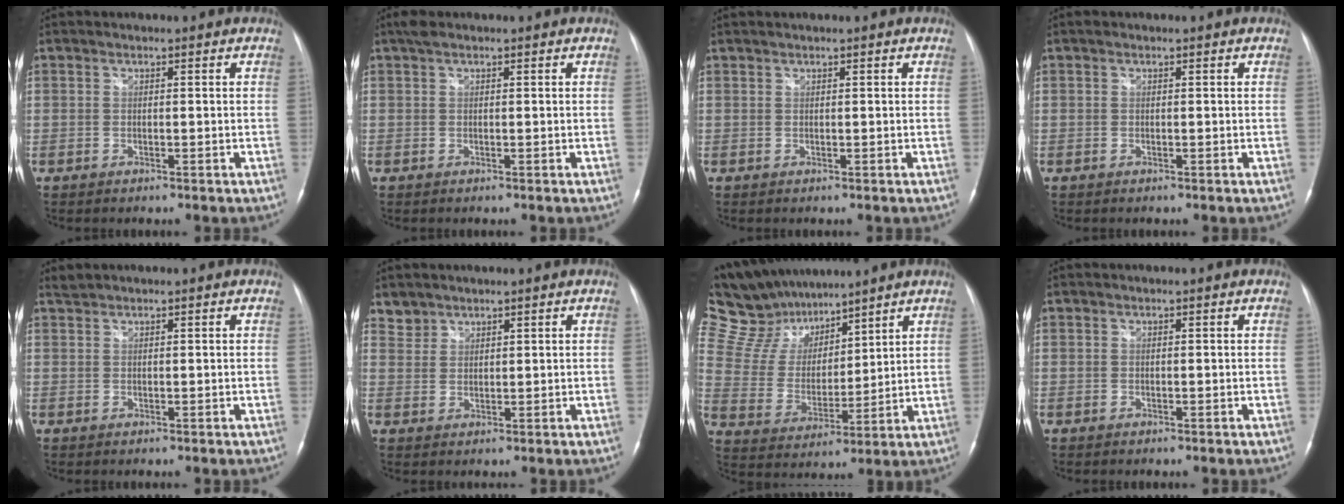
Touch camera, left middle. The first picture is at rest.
{"total": 1.6, "force": [1.2, 0.5, 1.0], "torque": [-0.024, 0.021, 0.022]}
{"total": 0.7, "force": [0.7, -0.1, 0.3], "torque": [-0.006, 0.009, 0.018]}
{"total": 0.0}
{"total": 0.9, "force": [0.9, -0.1, -0.1], "torque": [-0.006, 0.010, 0.025]}
{"total": 2.4, "force": [2.1, 1.2, -0.5], "torque": [0.017, 0.007, 0.039]}
{"total": 14.4, "force": [12.6, 5.1, 4.8], "torque": [-0.099, 0.023, 0.241]}
{"total": 0.0}